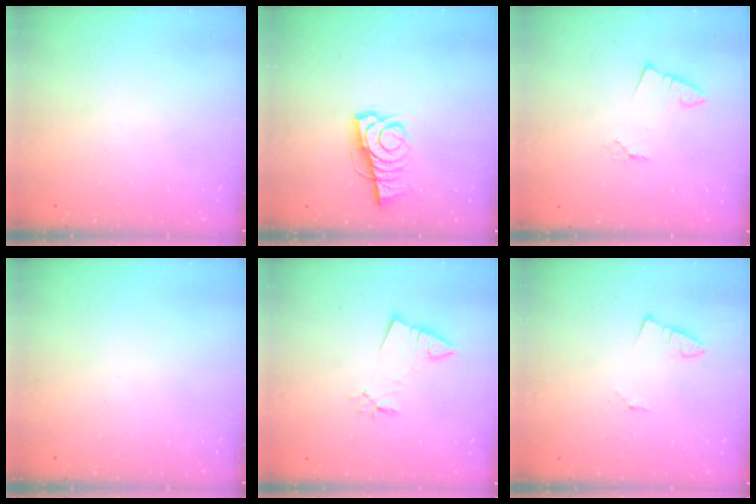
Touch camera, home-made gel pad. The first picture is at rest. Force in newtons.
{"total": 7.8, "press": 7.7, "slide": 0.6}
{"total": 1.2, "press": 1.2, "slide": 0.1}
{"total": 0.0}
{"total": 3.6, "press": 3.5, "slide": 0.5}
{"total": 1.0, "press": 1.0, "slide": 0.1}